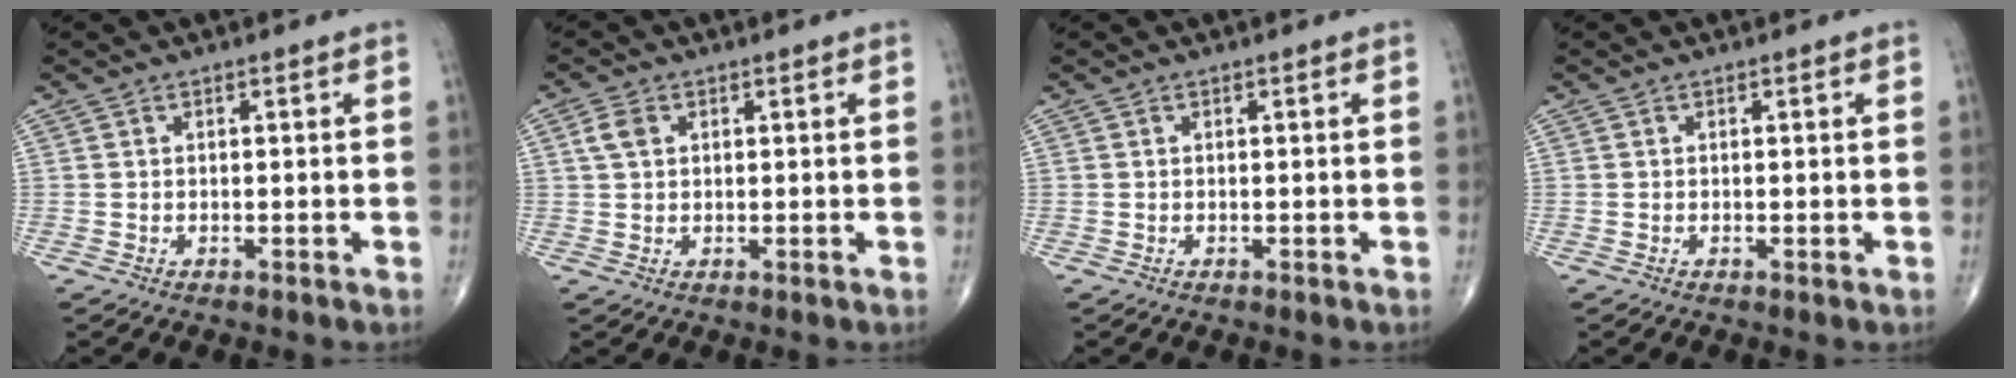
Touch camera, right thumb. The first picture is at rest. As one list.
[{"total": 3.1, "force": [1.0, 2.2, 1.9], "torque": [-0.038, 0.005, 0.020]}, {"total": 0.0}, {"total": 0.0}]